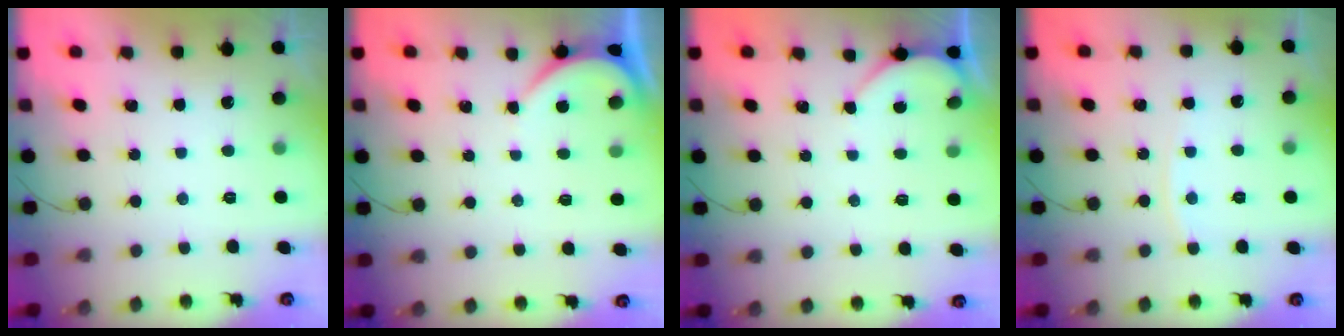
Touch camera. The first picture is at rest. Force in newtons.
{"total": 2.4, "press": 2.4, "slide": 0.2}
{"total": 3.0, "press": 3.0, "slide": 0.2}
{"total": 6.3, "press": 6.3, "slide": 0.7}